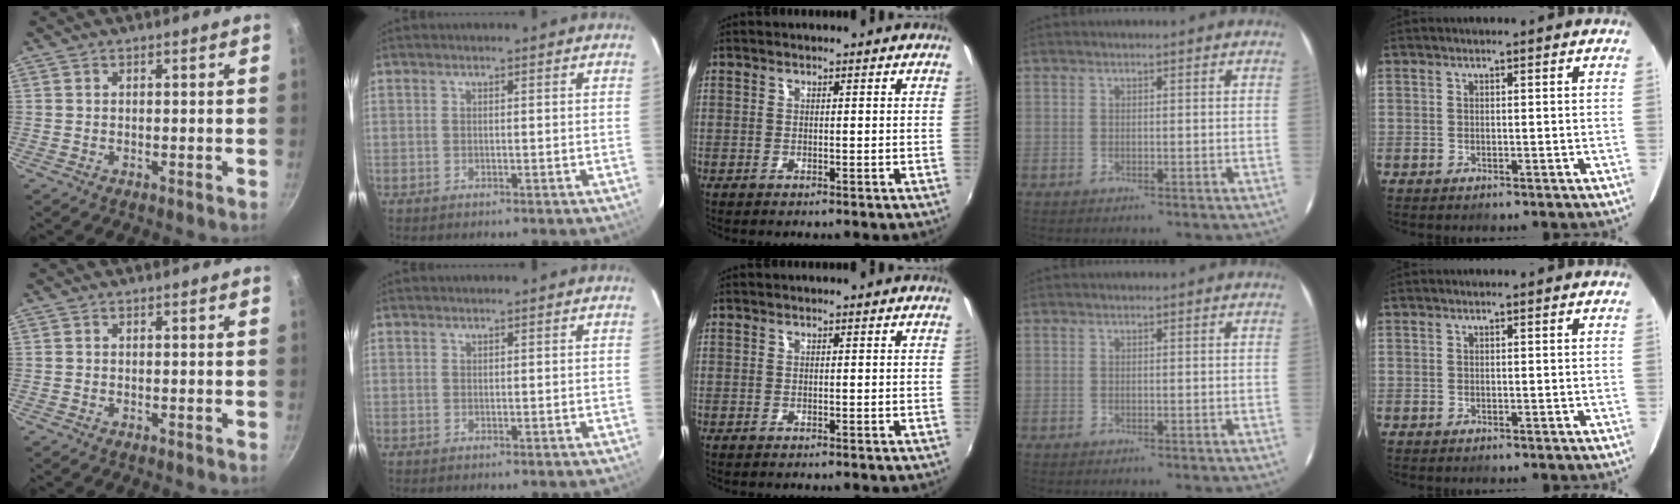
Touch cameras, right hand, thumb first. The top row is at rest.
{"index": {"total": 0.7, "force": [0.3, -0.4, -0.5], "torque": [0.007, -0.001, 0.006]}}